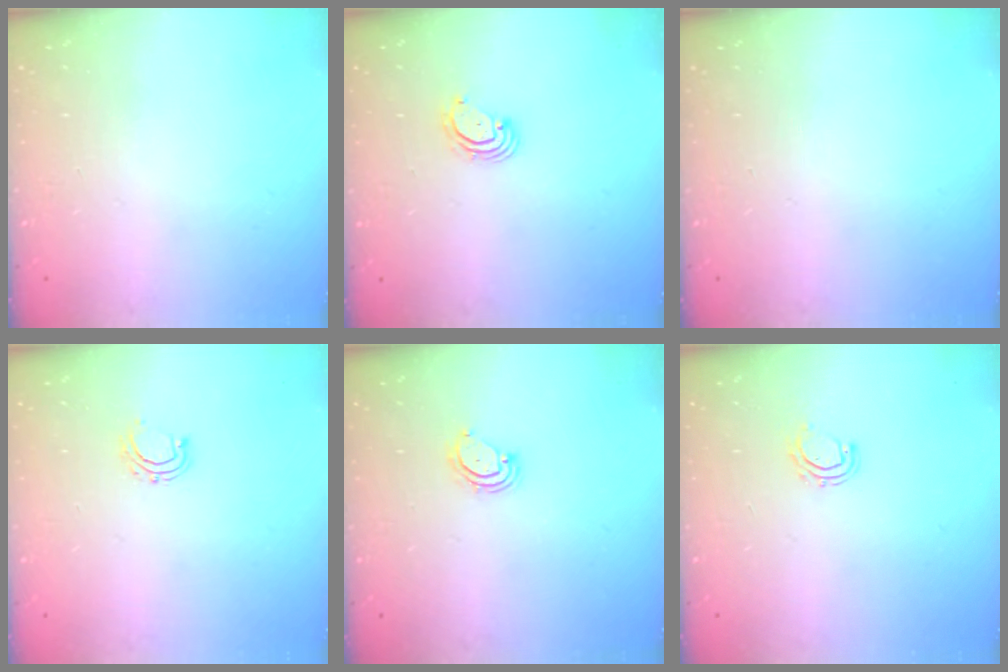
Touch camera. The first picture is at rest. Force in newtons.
{"total": 3.0, "press": 3.0, "slide": 0.2}
{"total": 0.0}
{"total": 4.4, "press": 4.3, "slide": 0.6}
{"total": 3.4, "press": 3.3, "slide": 0.7}
{"total": 4.4, "press": 4.2, "slide": 1.0}